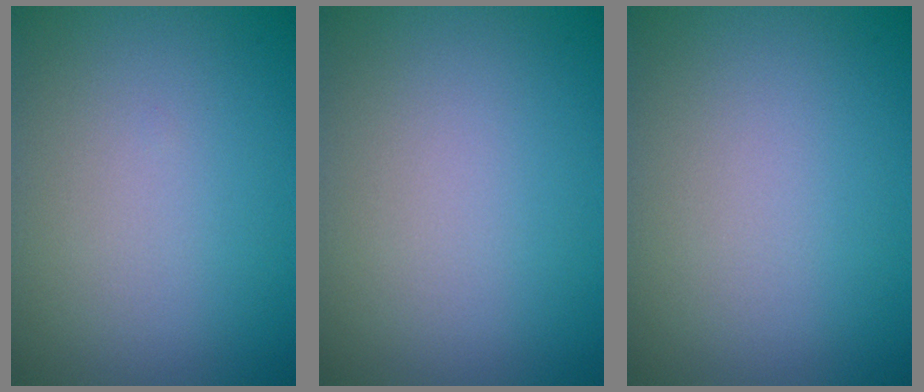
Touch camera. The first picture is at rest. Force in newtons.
{"total": 0.0}
{"total": 0.0}